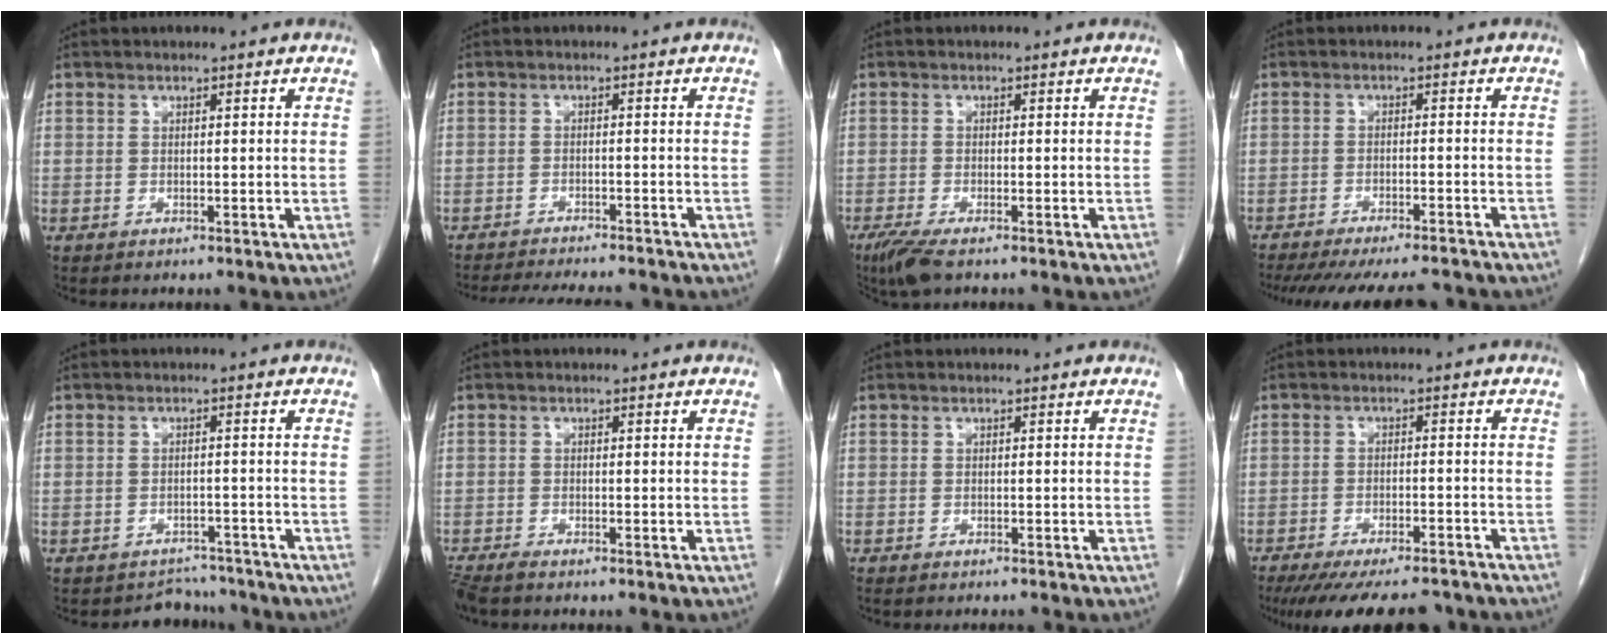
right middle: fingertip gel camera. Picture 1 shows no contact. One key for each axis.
{"total": 13.2, "fx": -12.1, "fy": 2.0, "fz": 5.0, "tx": -0.091, "ty": -0.014, "tz": -0.158}
{"total": 3.9, "fx": -2.8, "fy": 0.7, "fz": 2.7, "tx": -0.055, "ty": -0.011, "tz": -0.051}
{"total": 16.9, "fx": -15.1, "fy": 2.8, "fz": 6.8, "tx": -0.136, "ty": -0.026, "tz": -0.201}
{"total": 3.6, "fx": -3.3, "fy": 1.1, "fz": -0.9, "tx": 0.007, "ty": 0.011, "tz": -0.046}
{"total": 2.4, "fx": -2.1, "fy": 0.2, "fz": 1.2, "tx": -0.024, "ty": -0.007, "tz": -0.041}
{"total": 1.8, "fx": -1.6, "fy": 0.0, "fz": 0.7, "tx": -0.009, "ty": -0.001, "tz": -0.022}
{"total": 15.8, "fx": -13.8, "fy": 3.3, "fz": 6.9, "tx": -0.127, "ty": -0.022, "tz": -0.188}